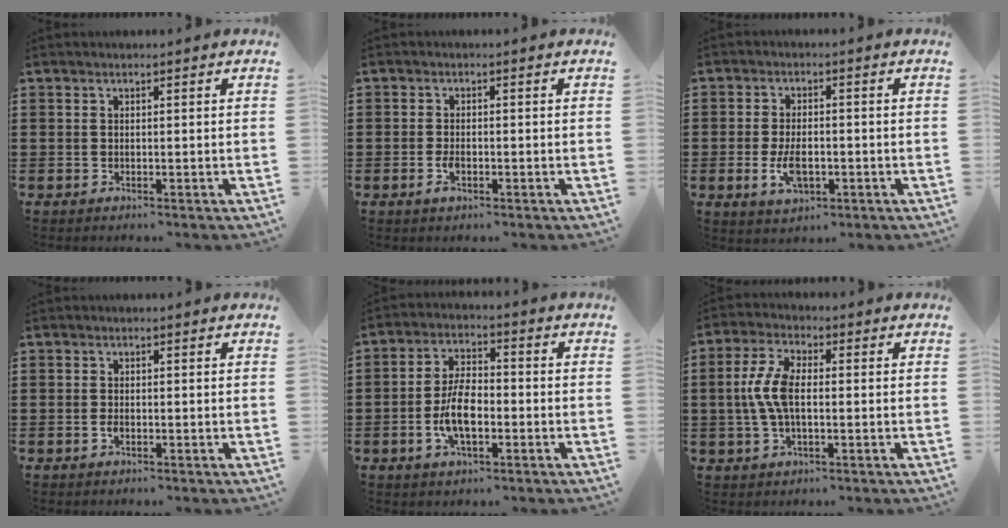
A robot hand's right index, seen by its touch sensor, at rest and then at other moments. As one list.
[{"total": 2.1, "force": [-0.9, 0.8, 1.8], "torque": [-0.042, -0.006, -0.017]}, {"total": 4.9, "force": [-1.4, 2.5, 4.0], "torque": [-0.090, -0.005, -0.027]}, {"total": 1.0, "force": [-0.5, 0.4, 0.8], "torque": [-0.025, -0.010, -0.009]}, {"total": 7.3, "force": [-1.9, 3.4, 6.2], "torque": [-0.138, -0.001, -0.040]}, {"total": 6.9, "force": [-0.2, 3.0, 6.2], "torque": [-0.150, -0.003, -0.013]}]